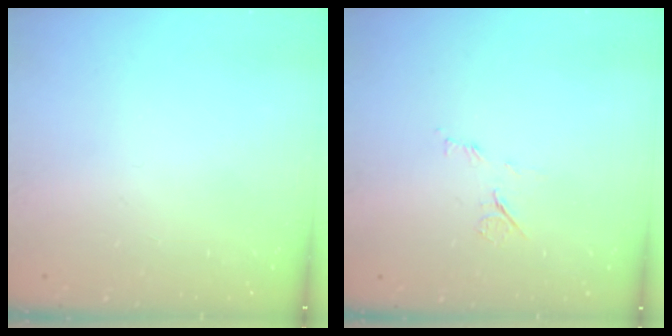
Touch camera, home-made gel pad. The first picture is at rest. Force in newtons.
{"total": 6.3, "press": 6.3, "slide": 0.6}